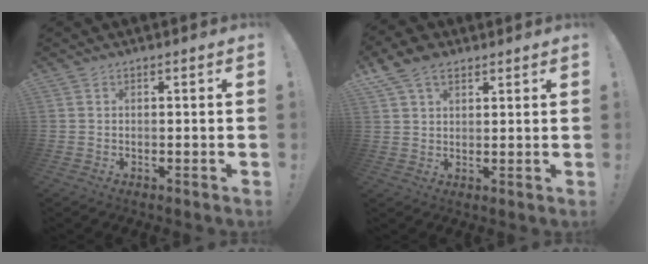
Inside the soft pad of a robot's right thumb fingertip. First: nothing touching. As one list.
[{"total": 8.0, "force": [4.8, 5.1, 3.9], "torque": [-0.074, -0.007, 0.097]}]